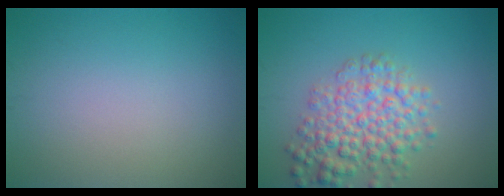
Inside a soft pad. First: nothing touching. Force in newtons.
{"total": 5.4, "press": 5.4, "slide": 0.2}